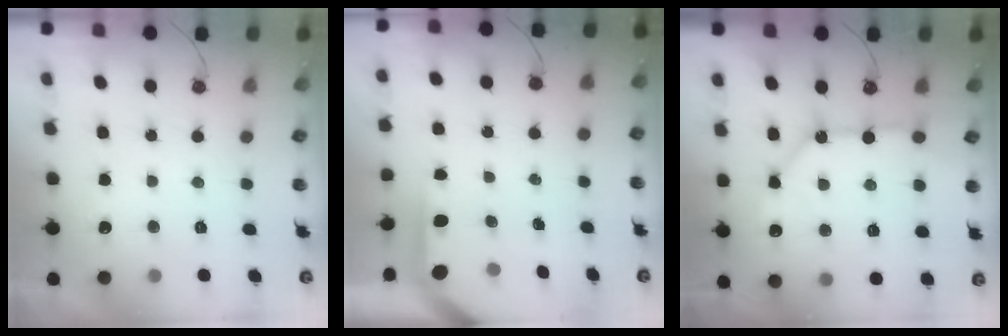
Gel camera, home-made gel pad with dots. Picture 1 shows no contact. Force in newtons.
{"total": 3.9, "press": 3.9, "slide": 0.4}
{"total": 10.2, "press": 10.1, "slide": 1.4}